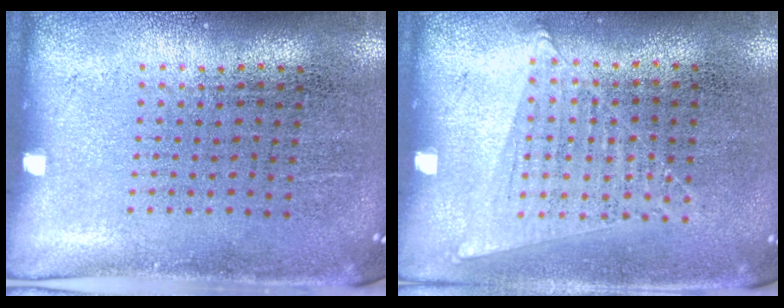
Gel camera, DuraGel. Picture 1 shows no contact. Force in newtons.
{"total": 1.0, "press": 1.0, "slide": 0.4}